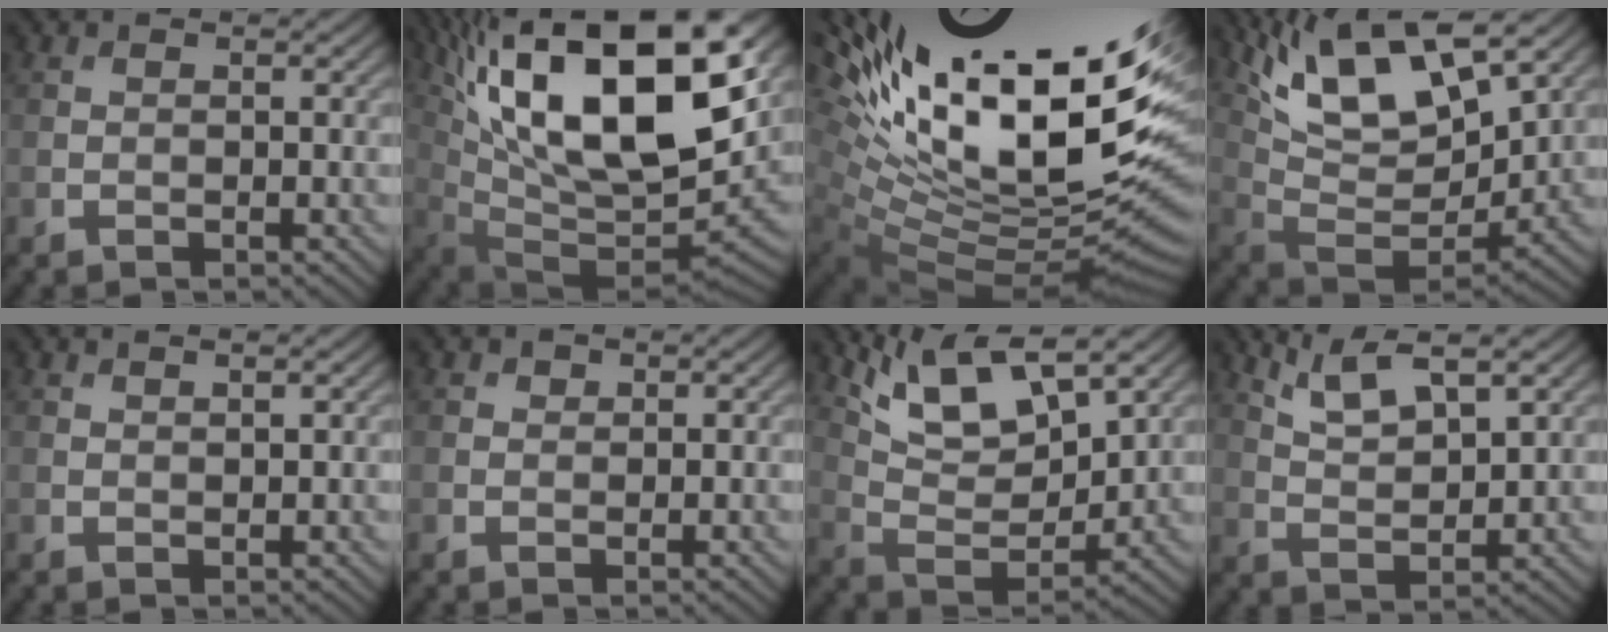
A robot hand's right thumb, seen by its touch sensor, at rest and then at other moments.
{"total": 20.2, "force": [7.8, 8.6, 16.5], "torque": [-0.285, 0.028, 0.131]}
{"total": 22.2, "force": [8.3, 9.8, 18.2], "torque": [-0.309, 0.039, 0.171]}
{"total": 15.8, "force": [8.4, 6.1, 11.9], "torque": [-0.233, 0.012, 0.147]}
{"total": 0.8, "force": [0.7, -0.1, 0.4], "torque": [-0.008, 0.000, 0.010]}
{"total": 0.5, "force": [0.4, 0.3, 0.1], "torque": [0.001, -0.002, 0.007]}
{"total": 11.7, "force": [8.0, 3.5, 7.8], "torque": [-0.173, -0.005, 0.145]}
{"total": 6.4, "force": [4.3, 1.5, 4.5], "torque": [-0.104, 0.004, 0.090]}